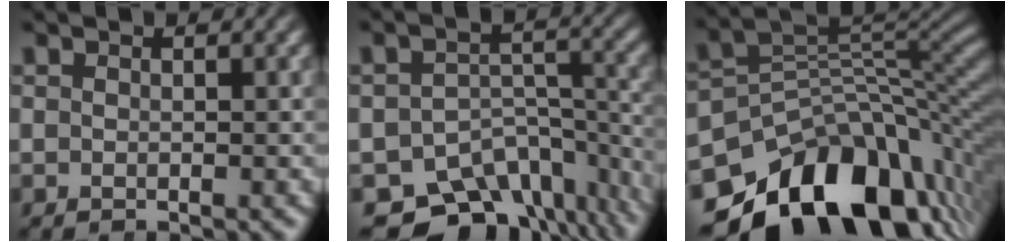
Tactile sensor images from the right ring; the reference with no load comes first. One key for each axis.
{"total": 11.8, "fx": -8.9, "fy": 6.5, "fz": 4.4, "tx": -0.048, "ty": -0.024, "tz": -0.136}
{"total": 18.0, "fx": -8.5, "fy": 10.5, "fz": 11.8, "tx": -0.173, "ty": -0.034, "tz": -0.118}